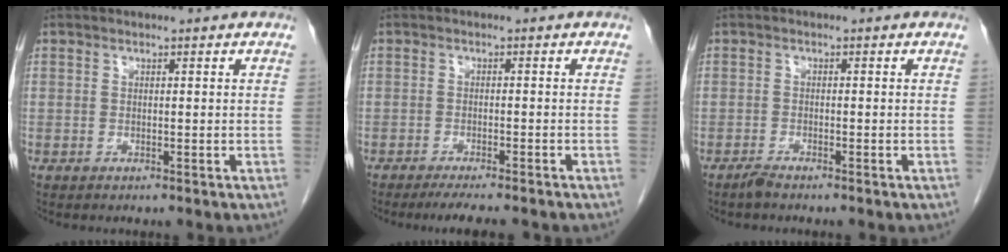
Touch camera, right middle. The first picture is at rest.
{"total": 7.0, "force": [-5.9, 0.6, 3.6], "torque": [-0.043, -0.012, -0.086]}
{"total": 1.3, "force": [-1.2, 0.0, 0.5], "torque": [-0.016, -0.002, -0.023]}